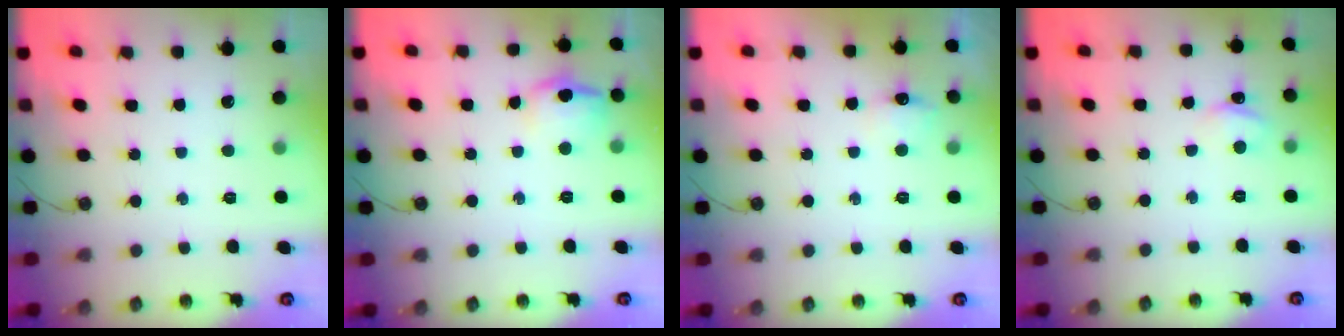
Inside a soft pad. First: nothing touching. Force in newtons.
{"total": 9.3, "press": 9.2, "slide": 1.3}
{"total": 6.0, "press": 5.9, "slide": 1.2}
{"total": 2.5, "press": 2.5, "slide": 0.4}